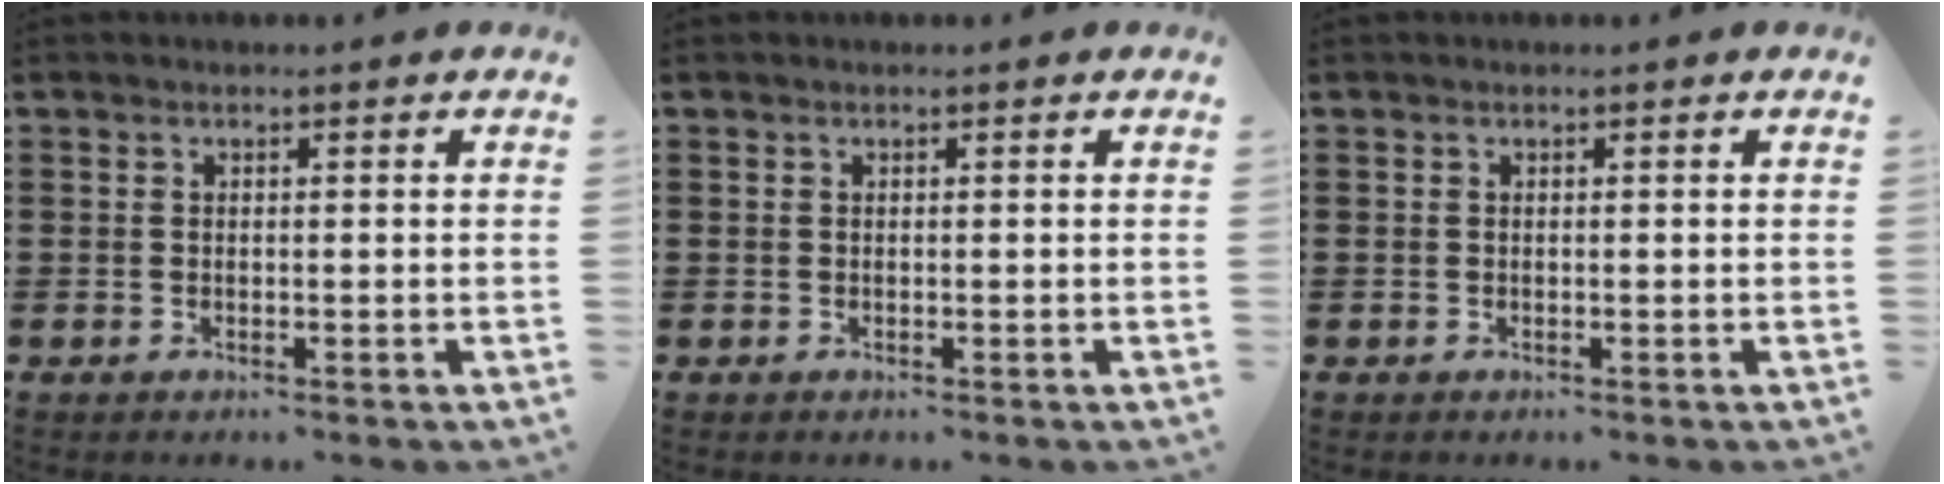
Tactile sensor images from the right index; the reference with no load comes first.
{"total": 0.0}
{"total": 0.0}